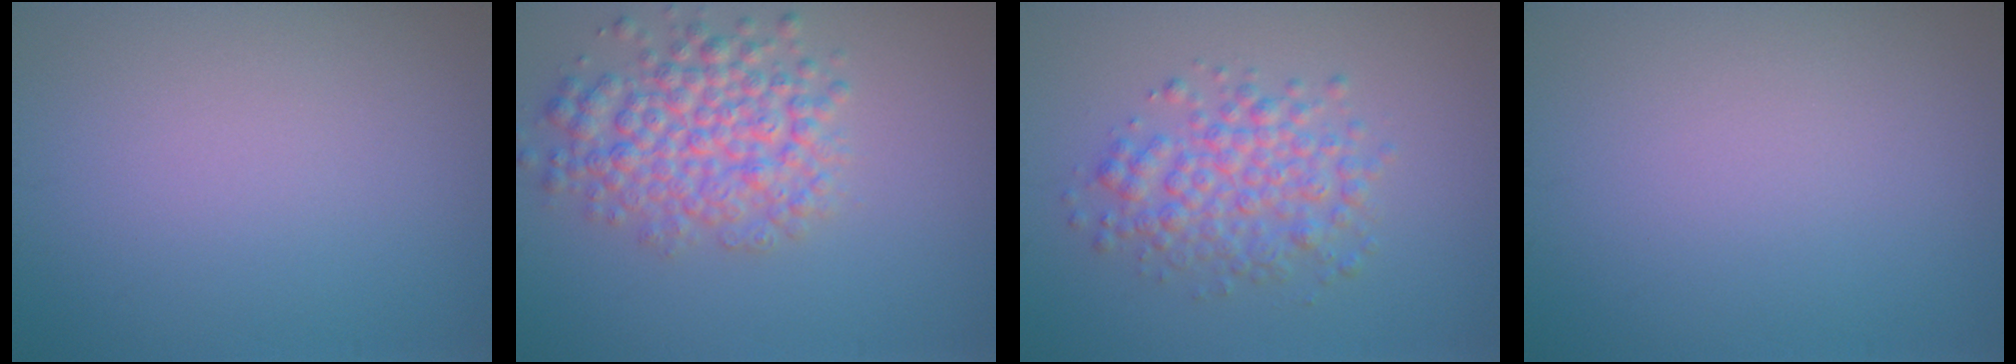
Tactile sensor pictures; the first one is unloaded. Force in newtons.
{"total": 5.3, "press": 5.3, "slide": 0.2}
{"total": 3.9, "press": 3.9, "slide": 0.1}
{"total": 0.0}